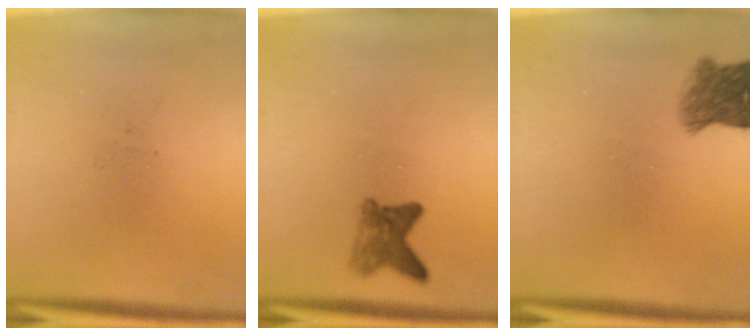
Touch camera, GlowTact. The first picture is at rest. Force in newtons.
{"total": 3.2}
{"total": 4.4}